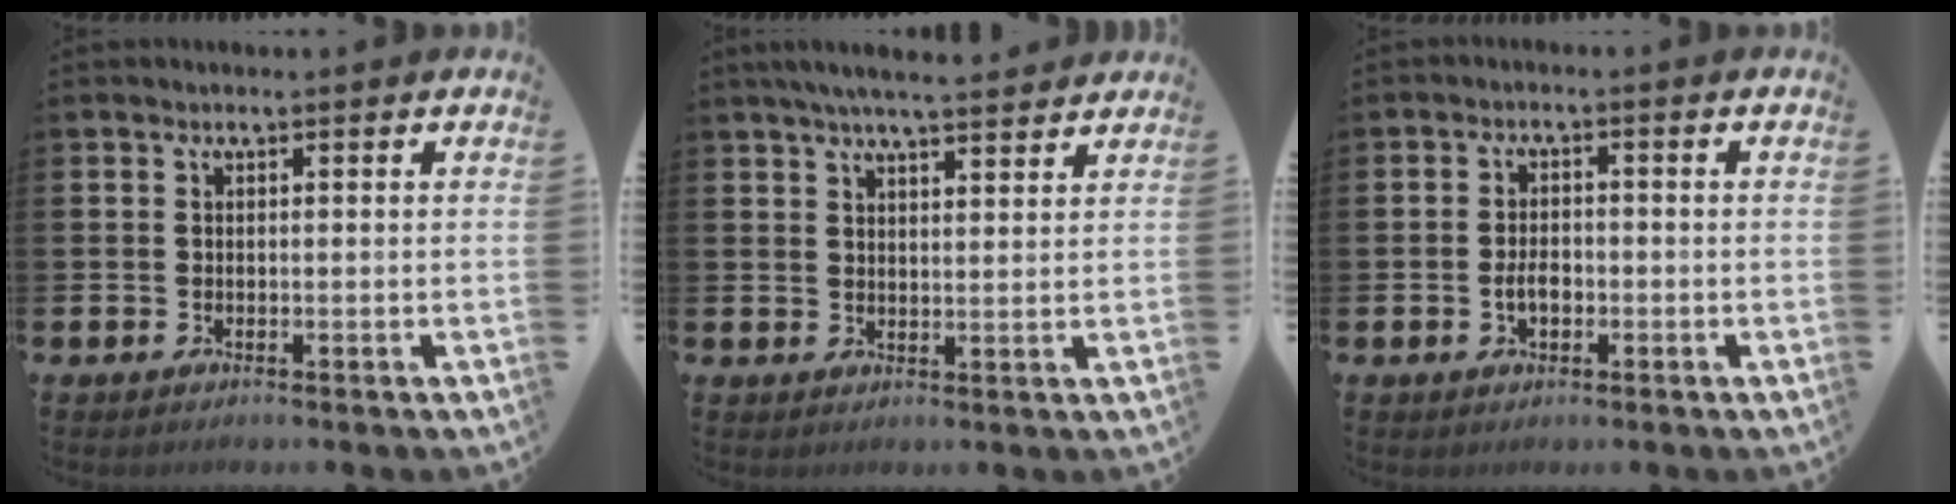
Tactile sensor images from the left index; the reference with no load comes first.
{"total": 5.4, "force": [5.1, 0.4, 1.8], "torque": [-0.040, -0.017, 0.090]}
{"total": 2.8, "force": [-0.7, 1.7, 2.2], "torque": [-0.029, 0.000, -0.017]}